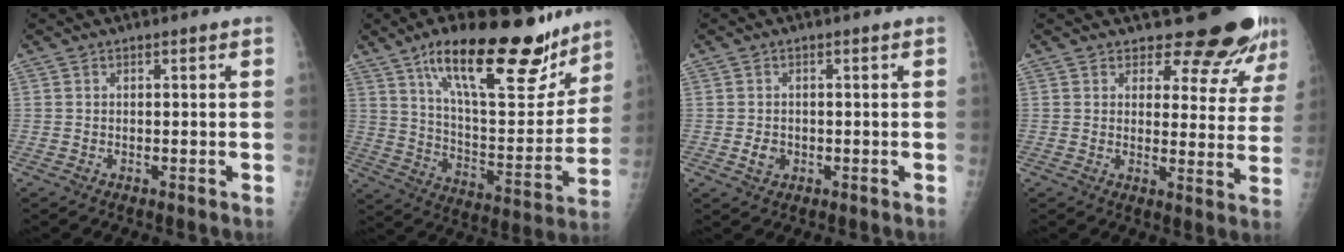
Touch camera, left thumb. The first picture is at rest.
{"total": 25.9, "force": [17.2, 8.7, 17.3], "torque": [-0.219, -0.066, 0.276]}
{"total": 2.3, "force": [-0.5, 1.9, 1.2], "torque": [-0.012, 0.002, -0.003]}
{"total": 11.4, "force": [10.4, 3.6, 3.1], "torque": [0.002, -0.086, 0.120]}